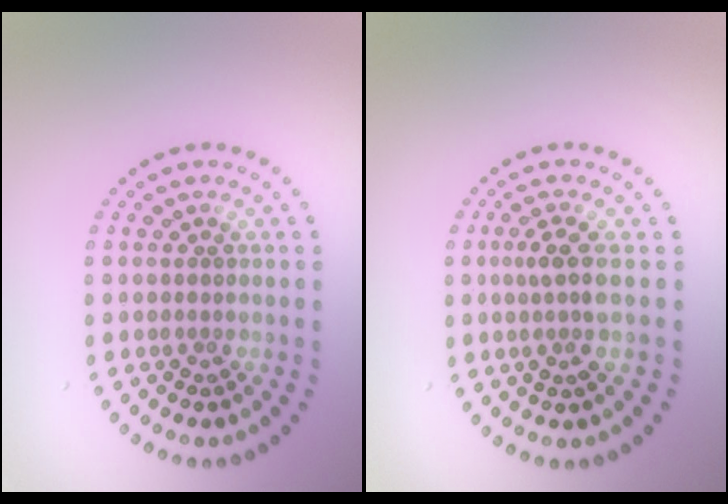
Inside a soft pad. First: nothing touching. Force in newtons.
{"total": 2.2, "press": 1.7, "slide": 1.3}